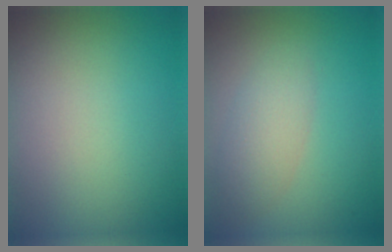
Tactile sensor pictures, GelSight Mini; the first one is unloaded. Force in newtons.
{"total": 2.8, "press": 2.8, "slide": 0.0}